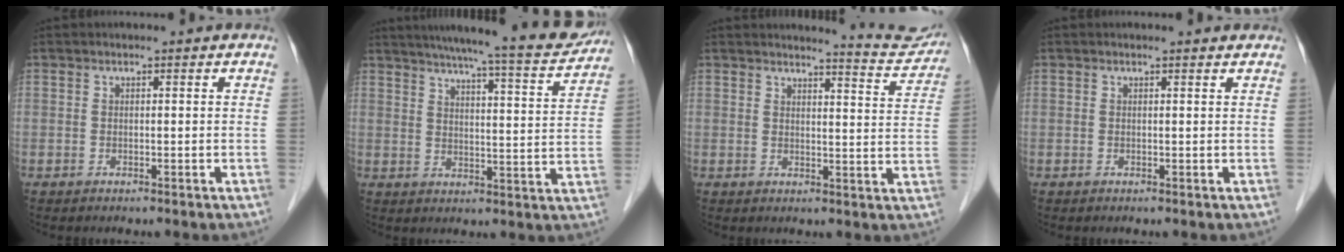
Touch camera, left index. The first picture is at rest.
{"total": 19.3, "force": [17.2, 1.3, 8.6], "torque": [-0.127, -0.025, 0.218]}
{"total": 7.7, "force": [7.7, 0.1, 0.4], "torque": [-0.007, -0.035, 0.077]}
{"total": 1.0, "force": [1.0, 0.0, 0.1], "torque": [-0.013, -0.003, 0.007]}